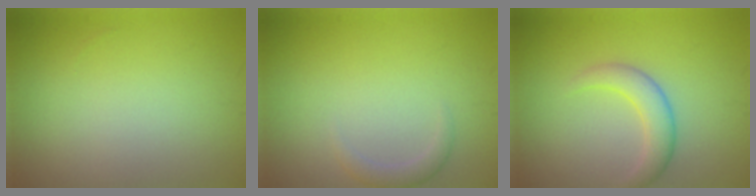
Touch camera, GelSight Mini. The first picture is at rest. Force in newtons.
{"total": 1.4, "press": 1.4, "slide": 0.1}
{"total": 3.0, "press": 3.0, "slide": 0.1}